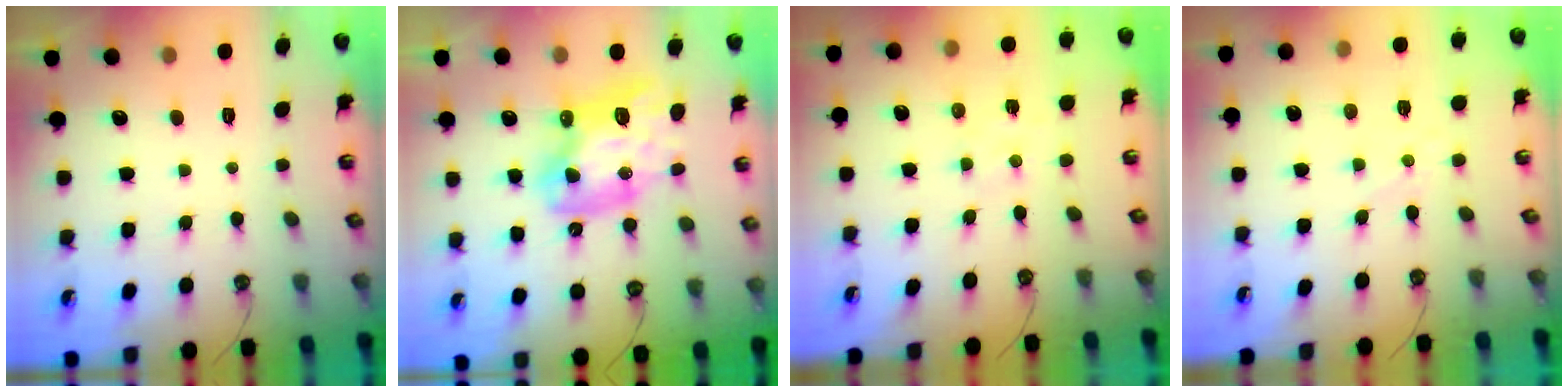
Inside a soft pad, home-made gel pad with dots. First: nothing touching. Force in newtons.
{"total": 15.1, "press": 15.0, "slide": 2.1}
{"total": 1.4, "press": 1.4, "slide": 0.3}
{"total": 1.9, "press": 1.9, "slide": 0.5}